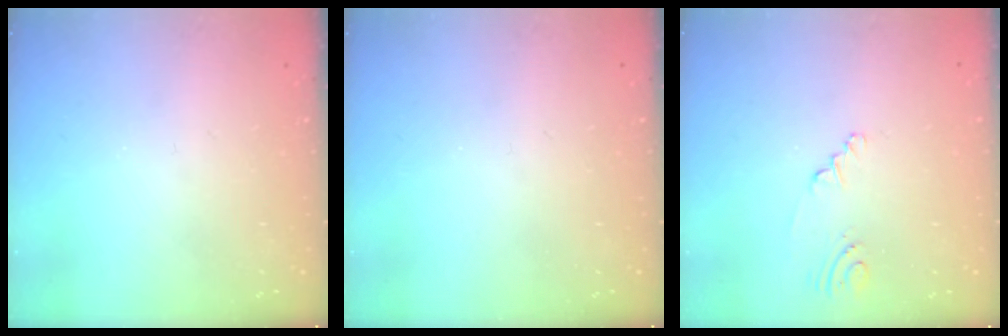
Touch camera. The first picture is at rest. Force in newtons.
{"total": 0.0}
{"total": 2.0, "press": 1.6, "slide": 1.2}